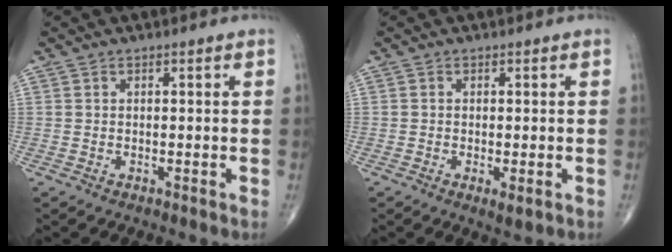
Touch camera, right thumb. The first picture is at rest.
{"total": 2.1, "force": [-0.7, 0.5, 1.9], "torque": [-0.035, -0.008, -0.011]}